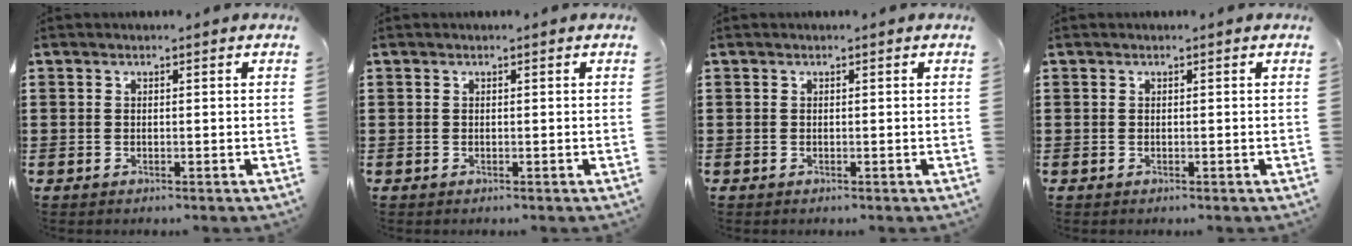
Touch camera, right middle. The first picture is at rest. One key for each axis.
{"total": 0.0}
{"total": 0.0}
{"total": 0.0}